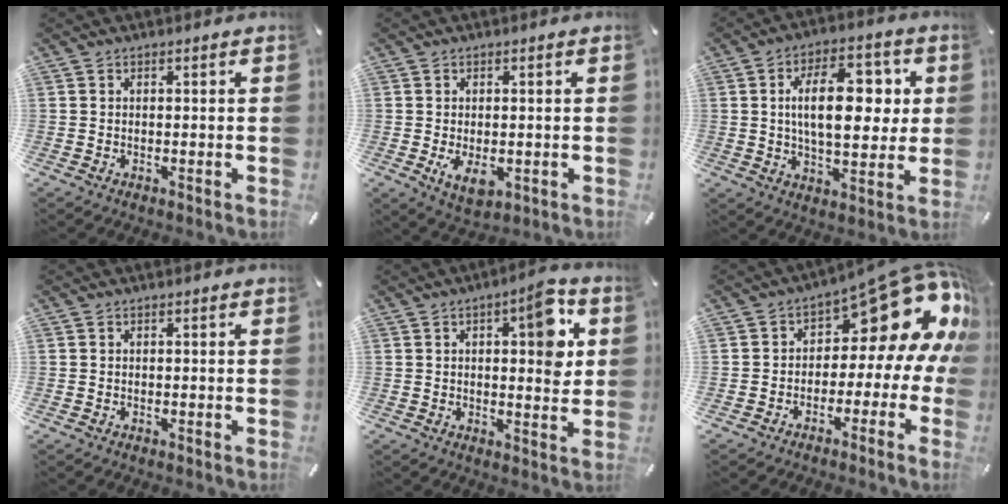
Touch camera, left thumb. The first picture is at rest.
{"total": 5.2, "force": [-1.1, 3.2, 4.0], "torque": [-0.078, -0.010, -0.024]}
{"total": 16.6, "force": [3.0, 8.8, 13.7], "torque": [-0.217, 0.003, 0.042]}
{"total": 0.0}
{"total": 10.8, "force": [3.8, 4.2, 9.2], "torque": [-0.110, -0.018, 0.056]}
{"total": 16.7, "force": [8.4, 8.5, 11.7], "torque": [-0.146, -0.069, 0.134]}